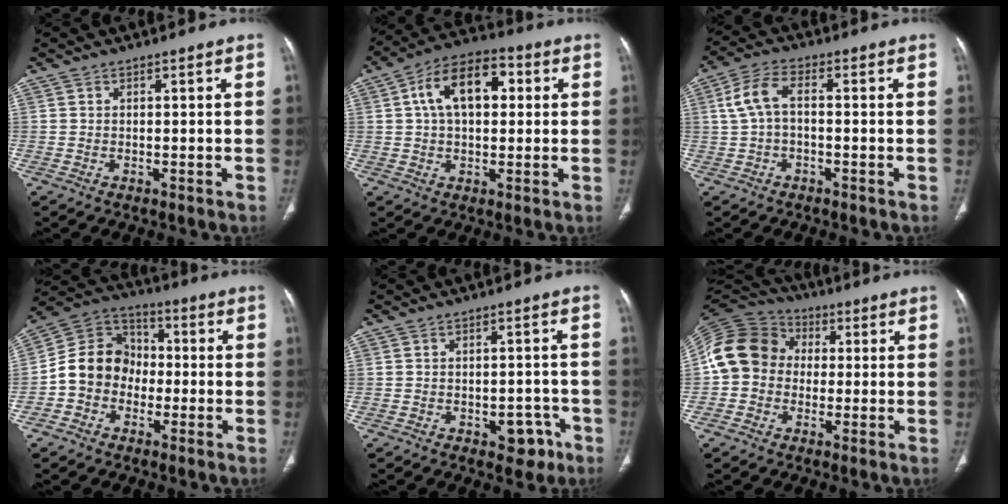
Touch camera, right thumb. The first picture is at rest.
{"total": 12.7, "force": [2.8, 7.6, 9.8], "torque": [-0.152, 0.025, 0.040]}
{"total": 6.2, "force": [0.1, 3.3, 5.3], "torque": [-0.114, 0.021, -0.004]}
{"total": 11.1, "force": [-2.3, 9.4, 5.3], "torque": [-0.074, 0.041, -0.054]}
{"total": 5.0, "force": [-2.6, 3.2, 2.9], "torque": [-0.013, 0.021, -0.028]}
{"total": 13.9, "force": [0.6, 12.0, 6.9], "torque": [-0.126, 0.036, -0.002]}